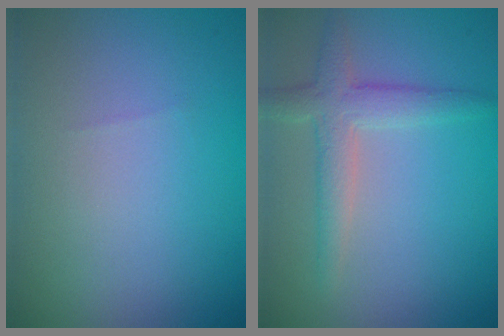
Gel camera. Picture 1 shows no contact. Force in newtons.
{"total": 3.1, "press": 3.1, "slide": 0.2}